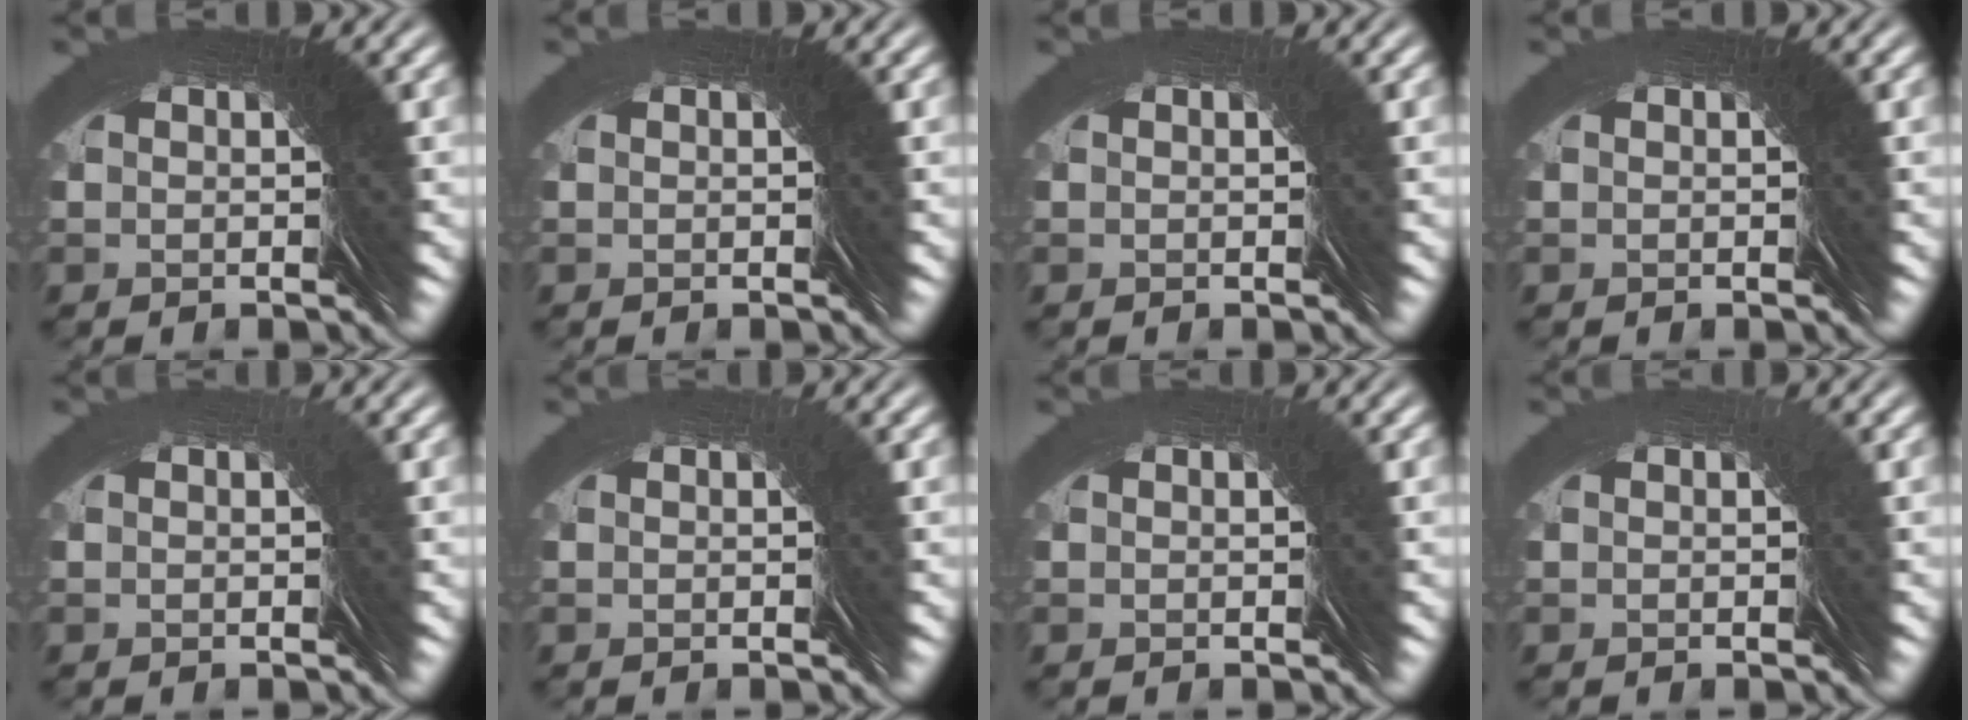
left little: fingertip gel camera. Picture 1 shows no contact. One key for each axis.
{"total": 0.0}
{"total": 0.8, "fx": 0.2, "fy": -0.2, "fz": -0.7, "tx": 0.011, "ty": 0.003, "tz": 0.003}
{"total": 0.0}
{"total": 1.5, "fx": 0.3, "fy": -0.4, "fz": -1.4, "tx": 0.023, "ty": 0.006, "tz": 0.004}
{"total": 1.1, "fx": 0.2, "fy": -0.2, "fz": -1.0, "tx": 0.016, "ty": 0.004, "tz": 0.003}
{"total": 0.9, "fx": 0.3, "fy": -0.3, "fz": -0.8, "tx": 0.014, "ty": 0.005, "tz": 0.004}
{"total": 1.4, "fx": 0.3, "fy": -0.5, "fz": -1.3, "tx": 0.020, "ty": 0.004, "tz": 0.005}